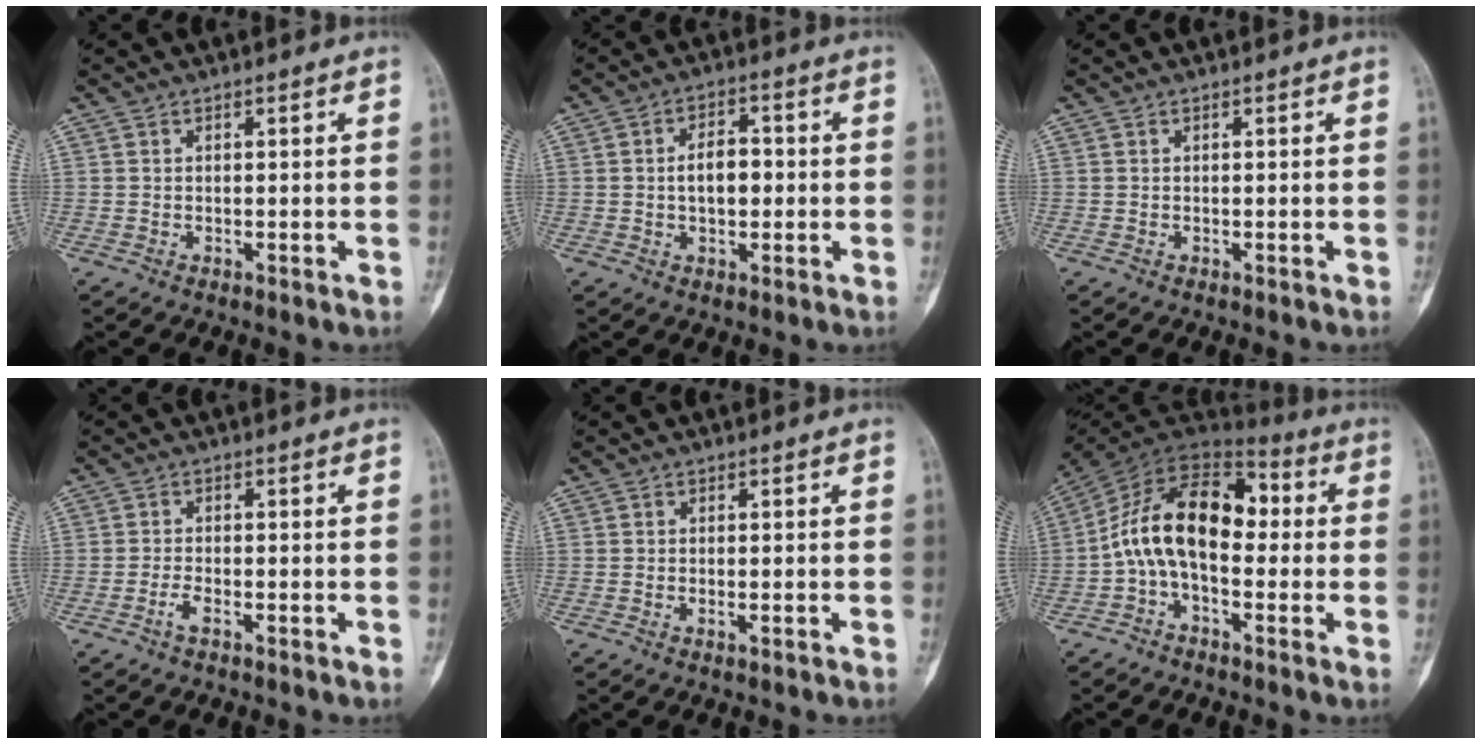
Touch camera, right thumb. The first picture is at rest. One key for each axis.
{"total": 6.1, "fx": -0.1, "fy": 3.7, "fz": 4.9, "tx": -0.065, "ty": 0.014, "tz": -0.005}
{"total": 0.0}
{"total": 2.0, "fx": -1.3, "fy": 0.7, "fz": 1.4, "tx": -0.032, "ty": 0.010, "tz": -0.026}
{"total": 1.0, "fx": -0.4, "fy": 0.4, "fz": 0.8, "tx": -0.014, "ty": 0.006, "tz": -0.004}
{"total": 15.8, "fx": -0.9, "fy": 9.4, "fz": 12.6, "tx": -0.199, "ty": 0.056, "tz": -0.029}